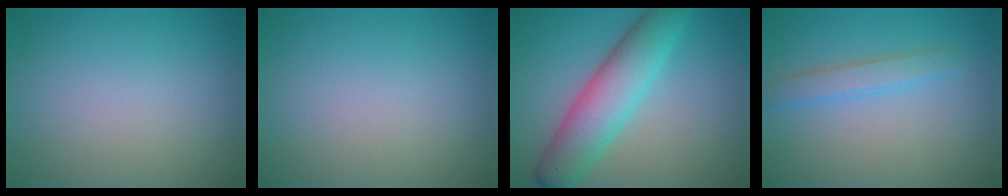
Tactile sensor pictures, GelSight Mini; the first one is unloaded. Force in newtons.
{"total": 0.0}
{"total": 6.5, "press": 6.5, "slide": 0.3}
{"total": 2.1, "press": 2.1, "slide": 0.1}